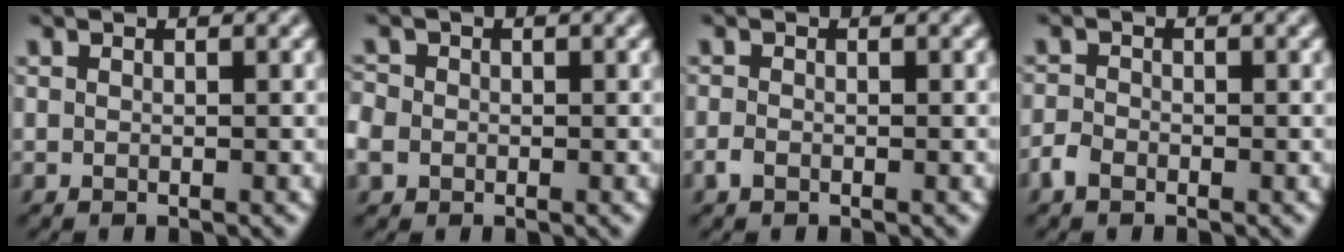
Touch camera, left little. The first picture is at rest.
{"total": 3.5, "force": [-0.9, 3.1, 1.5], "torque": [-0.040, 0.011, -0.029]}
{"total": 1.0, "force": [-0.6, 0.6, 0.5], "torque": [-0.013, 0.002, -0.014]}
{"total": 1.6, "force": [-1.1, 0.9, 0.6], "torque": [-0.013, 0.004, -0.026]}